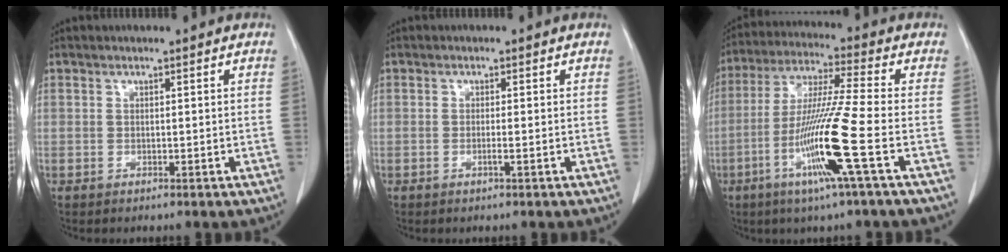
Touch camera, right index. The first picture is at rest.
{"total": 0.9, "force": [-0.3, -0.2, 0.8], "torque": [-0.013, 0.001, -0.003]}
{"total": 13.8, "force": [-4.7, -1.9, 12.8], "torque": [-0.254, -0.021, -0.094]}